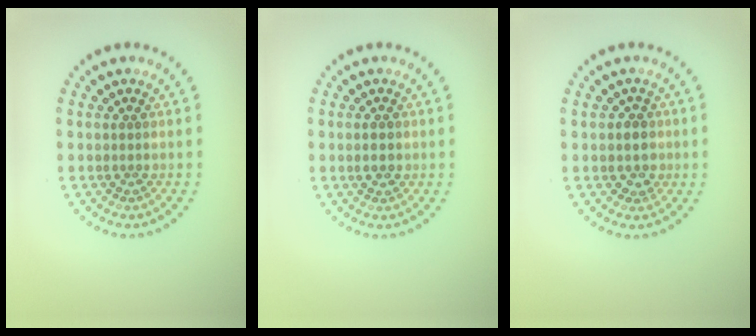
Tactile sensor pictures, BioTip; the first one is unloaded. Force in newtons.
{"total": 2.0, "press": 2.0, "slide": 0.0}
{"total": 2.1, "press": 1.9, "slide": 0.9}